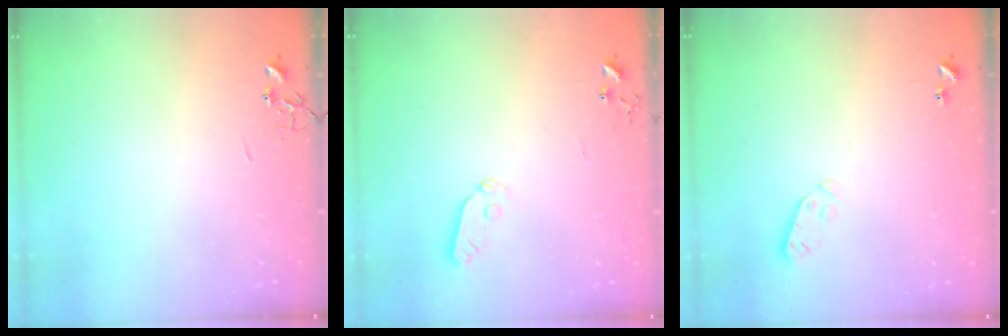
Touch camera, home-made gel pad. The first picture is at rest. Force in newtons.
{"total": 3.8, "press": 3.8, "slide": 0.6}
{"total": 3.0, "press": 2.9, "slide": 0.9}